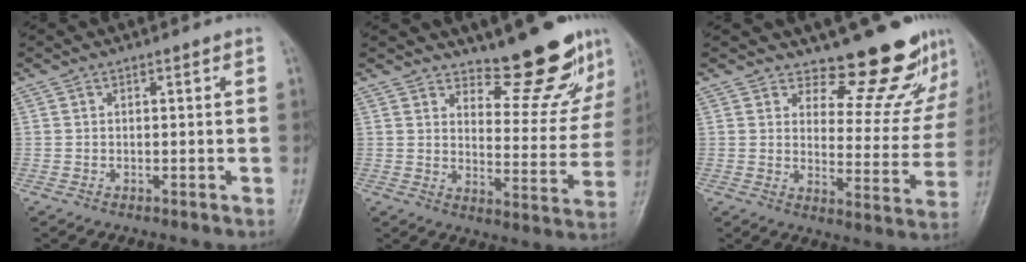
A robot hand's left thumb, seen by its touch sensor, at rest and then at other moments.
{"total": 13.5, "force": [11.0, 4.1, 6.6], "torque": [-0.049, -0.100, 0.152]}
{"total": 12.2, "force": [10.9, 4.0, 3.9], "torque": [-0.012, -0.110, 0.141]}